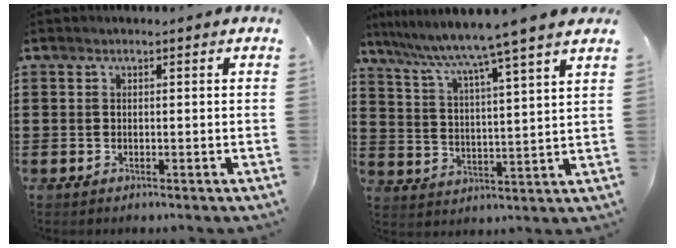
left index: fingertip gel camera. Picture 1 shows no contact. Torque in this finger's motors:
{"motor_torque": [1.75, -0.38, 1.05, 0.21]}